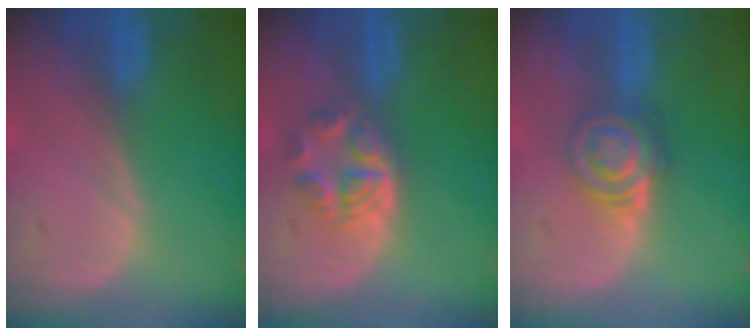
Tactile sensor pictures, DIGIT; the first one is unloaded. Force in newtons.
{"total": 6.1, "press": 5.1, "slide": 3.3}
{"total": 6.4, "press": 5.5, "slide": 3.3}